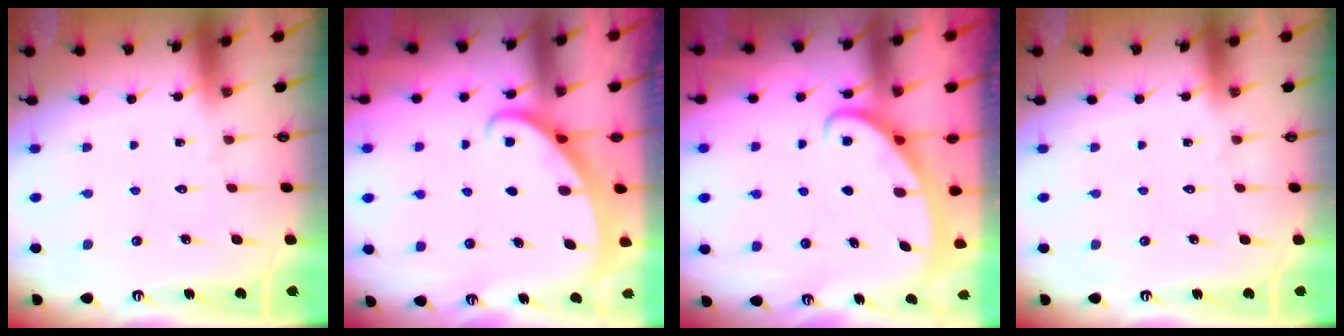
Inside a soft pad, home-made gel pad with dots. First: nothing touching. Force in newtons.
{"total": 2.3, "press": 2.3, "slide": 0.2}
{"total": 2.5, "press": 2.5, "slide": 0.3}
{"total": 0.0}